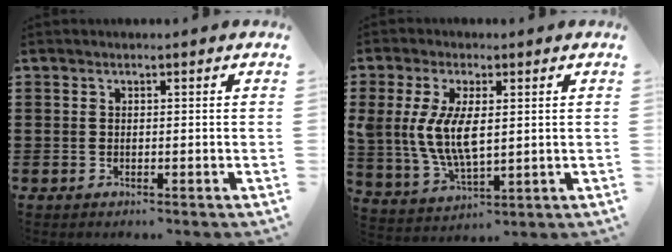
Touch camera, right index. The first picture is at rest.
{"total": 8.3, "force": [0.8, 4.0, 7.2], "torque": [-0.167, 0.000, 0.009]}